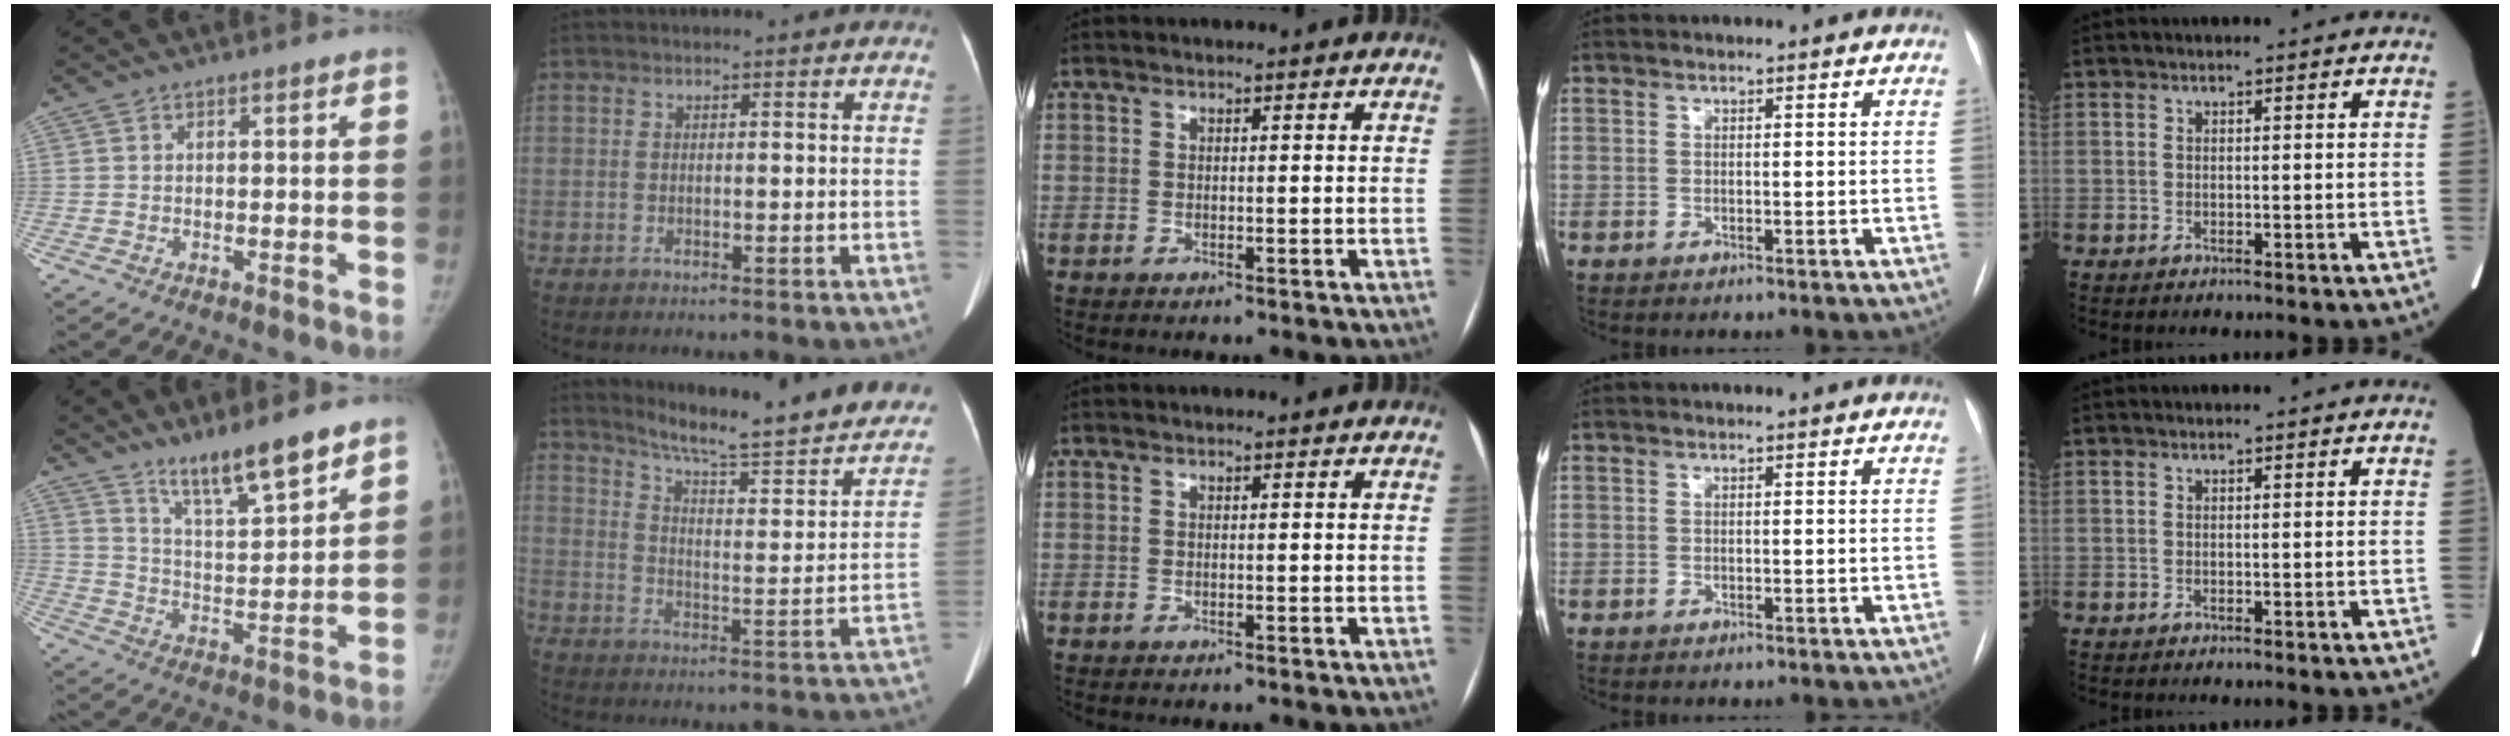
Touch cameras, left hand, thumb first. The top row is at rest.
{"thumb": {"total": 12.2, "force": [9.5, 2.0, 7.5], "torque": [-0.113, -0.067, 0.170]}, "index": {"total": 22.8, "force": [19.9, 2.3, 11.0], "torque": [-0.156, -0.062, 0.256]}}